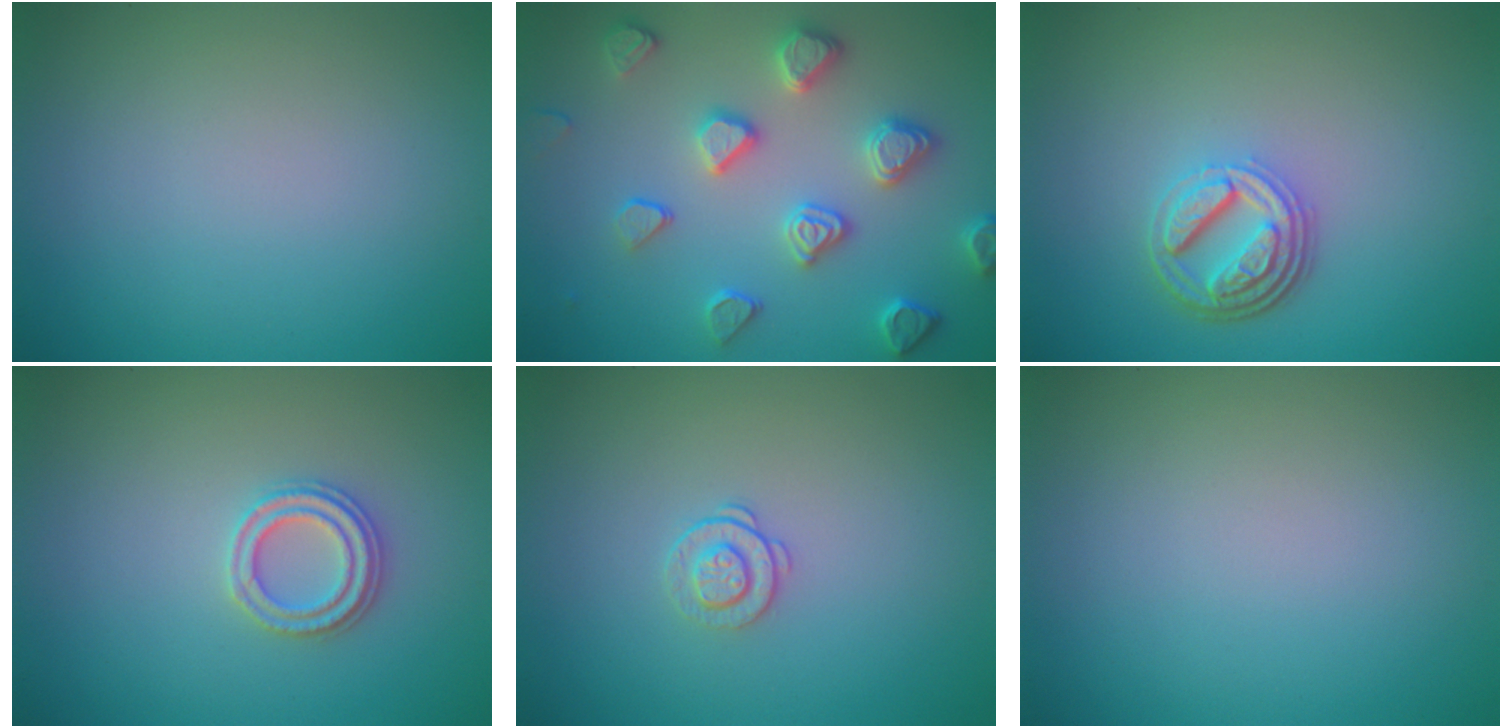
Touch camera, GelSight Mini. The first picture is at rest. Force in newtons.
{"total": 4.6, "press": 4.2, "slide": 1.9}
{"total": 4.5, "press": 3.4, "slide": 3.0}
{"total": 2.4, "press": 2.3, "slide": 0.6}
{"total": 1.4, "press": 0.9, "slide": 1.0}
{"total": 0.0}